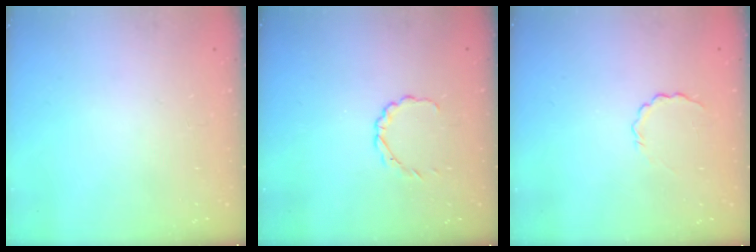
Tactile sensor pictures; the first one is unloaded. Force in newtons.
{"total": 2.4, "press": 2.2, "slide": 0.9}
{"total": 3.0, "press": 2.8, "slide": 0.9}